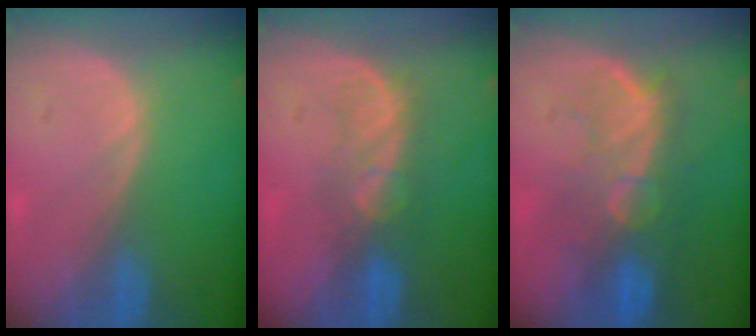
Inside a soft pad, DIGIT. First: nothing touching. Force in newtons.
{"total": 5.2, "press": 5.1, "slide": 1.3}
{"total": 9.6, "press": 8.7, "slide": 4.0}